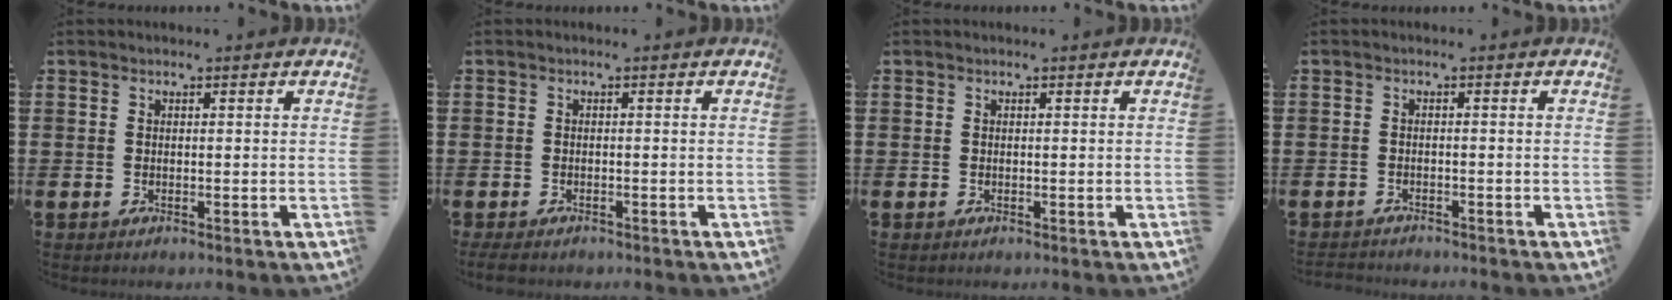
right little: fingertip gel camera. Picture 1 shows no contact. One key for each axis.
{"total": 0.9, "fx": -0.7, "fy": 0.3, "fz": 0.5, "tx": -0.010, "ty": 0.000, "tz": -0.015}
{"total": 0.0}
{"total": 1.2, "fx": -1.2, "fy": 0.1, "fz": 0.0, "tx": -0.004, "ty": 0.000, "tz": -0.025}